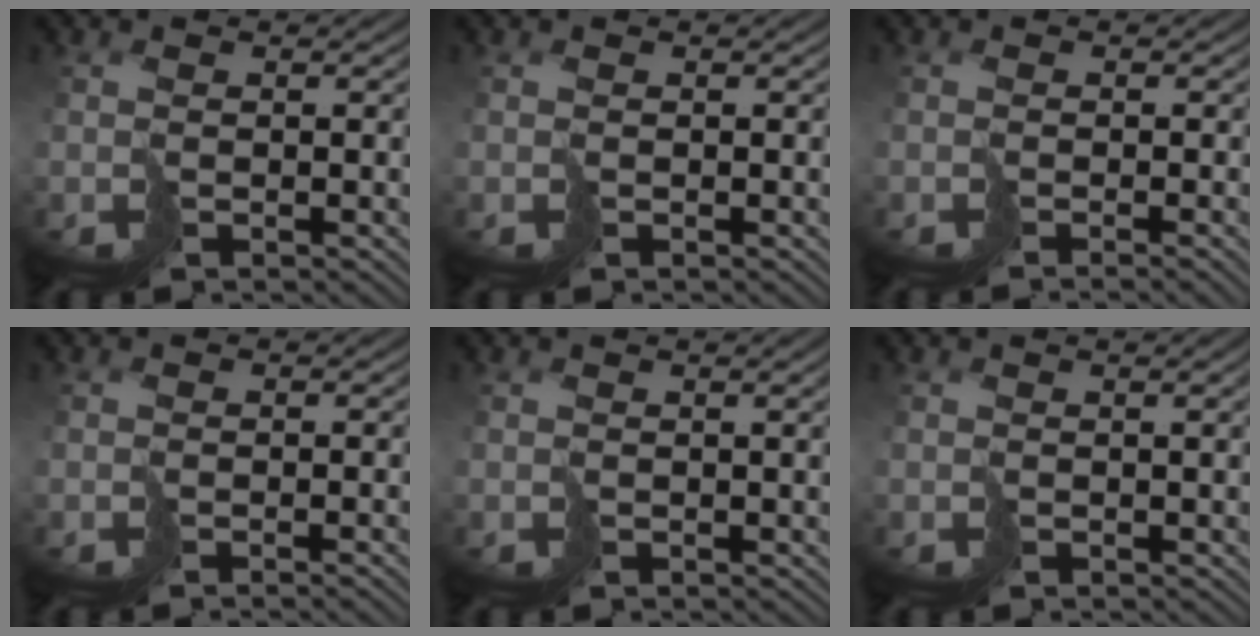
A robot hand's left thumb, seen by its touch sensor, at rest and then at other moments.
{"total": 0.0}
{"total": 1.8, "force": [-0.7, 0.3, 1.6], "torque": [-0.014, -0.001, -0.020]}
{"total": 1.4, "force": [-0.5, 0.2, 1.3], "torque": [-0.010, 0.002, -0.018]}
{"total": 2.5, "force": [0.4, 0.6, 2.4], "torque": [-0.030, 0.006, 0.005]}
{"total": 3.5, "force": [0.3, 0.9, 3.3], "torque": [-0.040, 0.004, 0.005]}